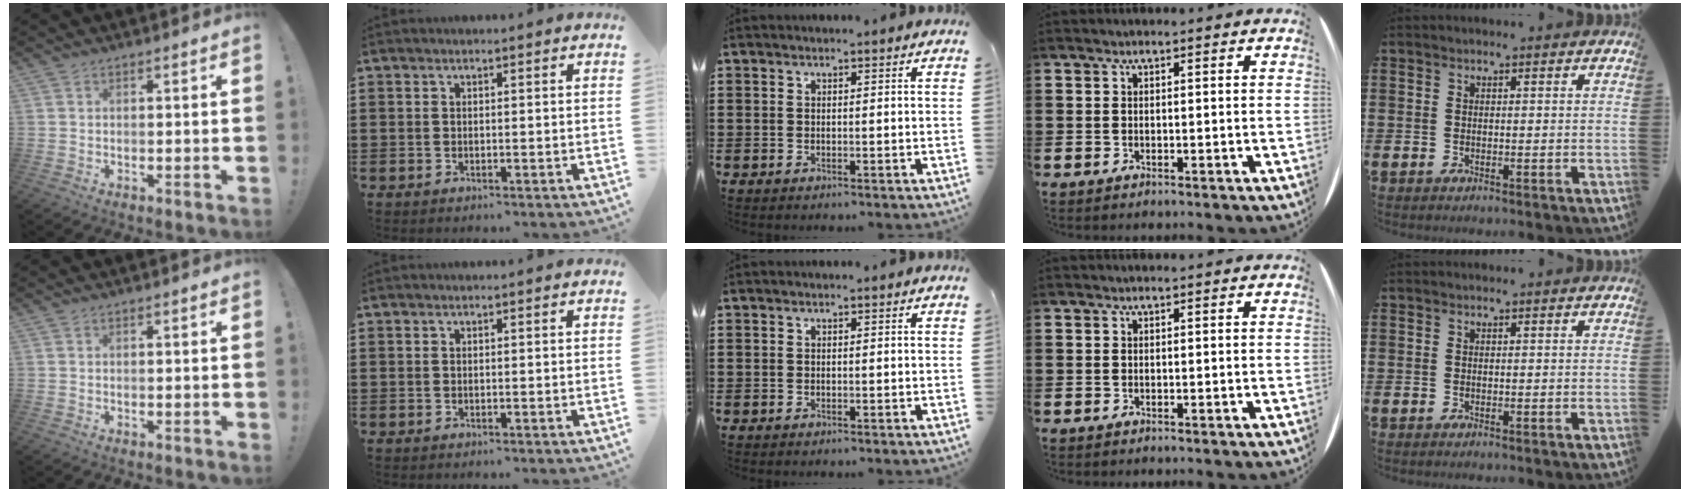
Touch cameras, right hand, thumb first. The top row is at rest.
{}